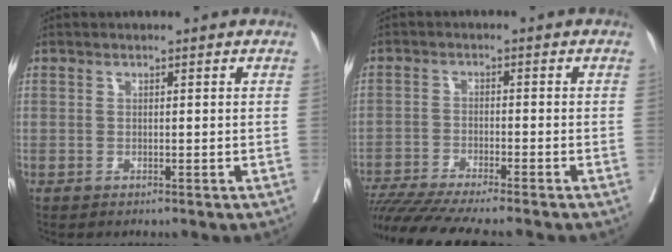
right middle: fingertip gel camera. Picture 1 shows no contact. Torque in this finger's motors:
{"motor_torque": [1.09, -1.05, 0.35, 0.15]}